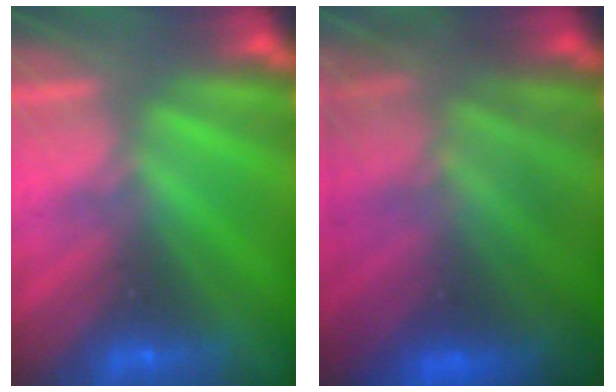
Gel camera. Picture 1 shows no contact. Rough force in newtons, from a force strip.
{"total": 7.4}